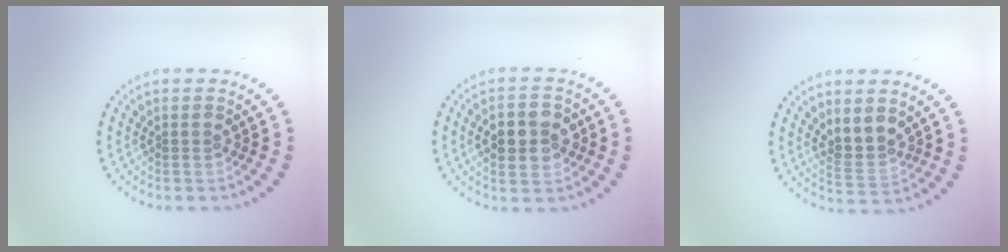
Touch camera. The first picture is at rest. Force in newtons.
{"total": 4.9, "press": 4.9, "slide": 0.1}
{"total": 2.9, "press": 2.7, "slide": 1.2}